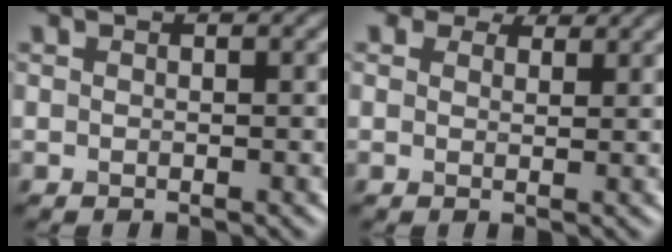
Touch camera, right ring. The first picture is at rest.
{"total": 4.0, "force": [3.2, 1.9, 1.5], "torque": [-0.034, -0.003, 0.043]}